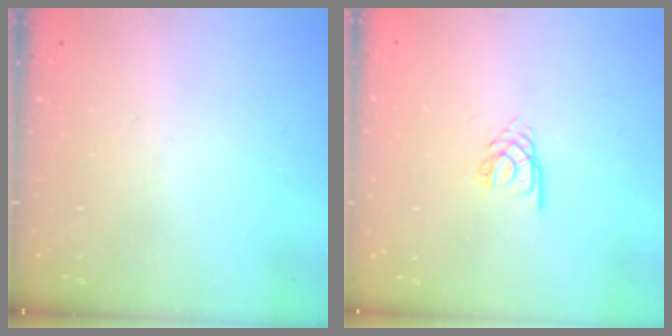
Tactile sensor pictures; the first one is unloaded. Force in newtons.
{"total": 2.6, "press": 2.6, "slide": 0.3}